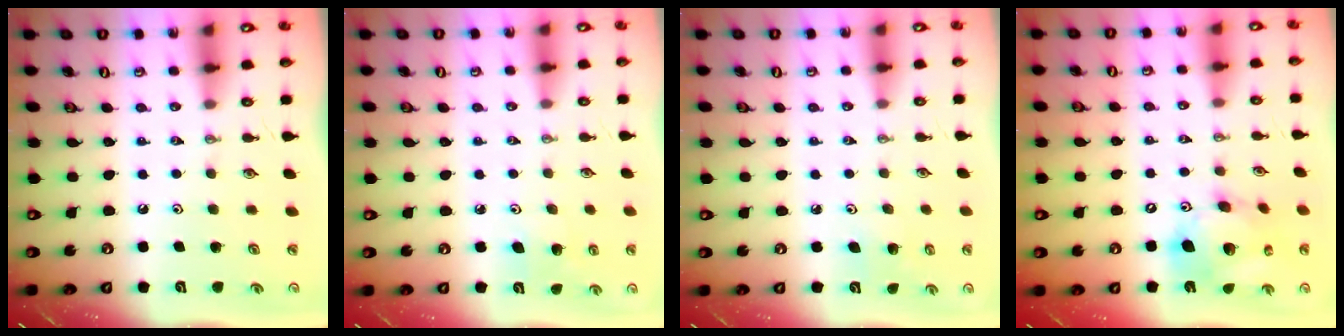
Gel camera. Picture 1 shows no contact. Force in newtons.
{"total": 5.6, "press": 5.3, "slide": 2.0}
{"total": 4.1, "press": 4.1, "slide": 0.3}
{"total": 16.6, "press": 16.4, "slide": 2.6}